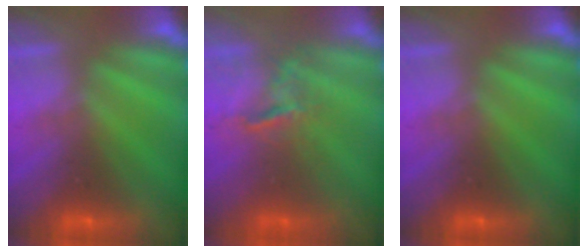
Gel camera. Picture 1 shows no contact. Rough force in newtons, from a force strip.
{"total": 3.5}
{"total": 0.0}